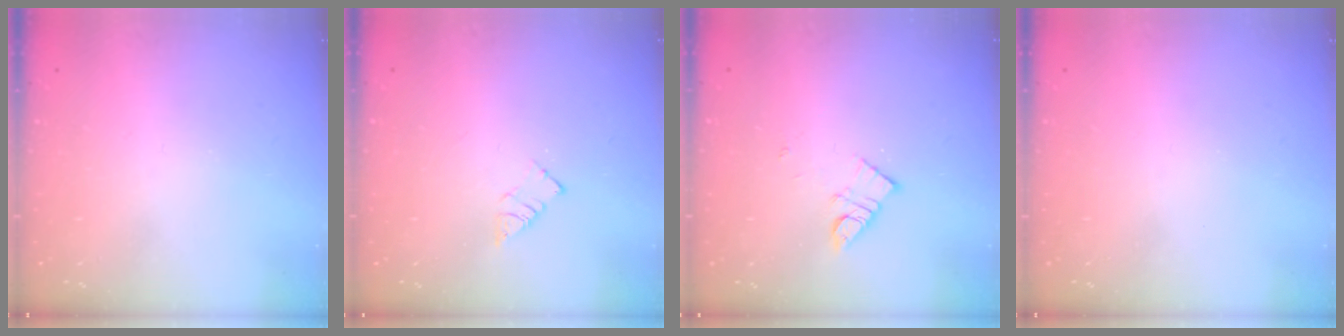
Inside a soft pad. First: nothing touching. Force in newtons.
{"total": 3.1, "press": 3.1, "slide": 0.2}
{"total": 8.1, "press": 8.1, "slide": 0.4}
{"total": 0.0}